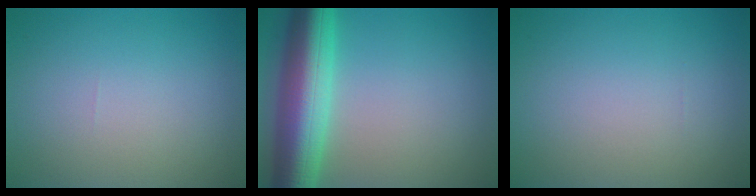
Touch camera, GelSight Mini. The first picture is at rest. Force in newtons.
{"total": 9.4, "press": 9.4, "slide": 0.2}
{"total": 0.0}